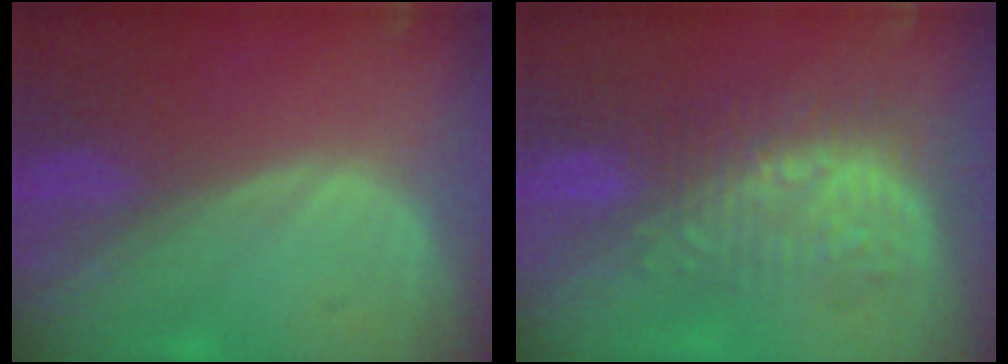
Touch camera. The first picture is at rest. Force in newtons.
{"total": 10.0, "press": 8.7, "slide": 4.8}